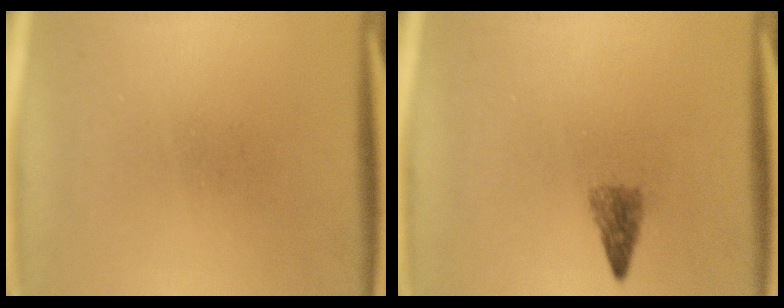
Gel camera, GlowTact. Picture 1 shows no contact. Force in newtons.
{"total": 2.2}